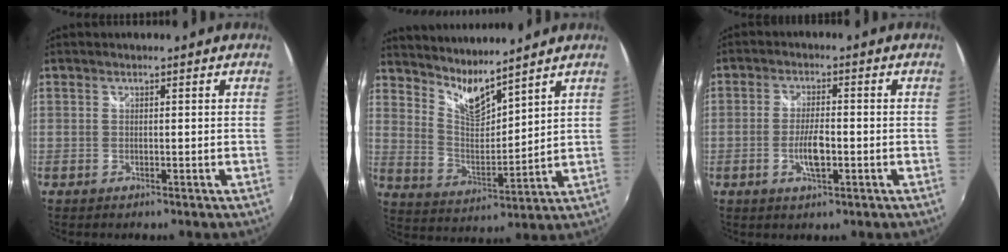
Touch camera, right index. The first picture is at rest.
{"total": 8.5, "force": [7.5, 0.9, 3.7], "torque": [-0.063, -0.018, 0.144]}
{"total": 5.2, "force": [-1.6, 1.6, 4.7], "torque": [-0.095, -0.002, -0.030]}